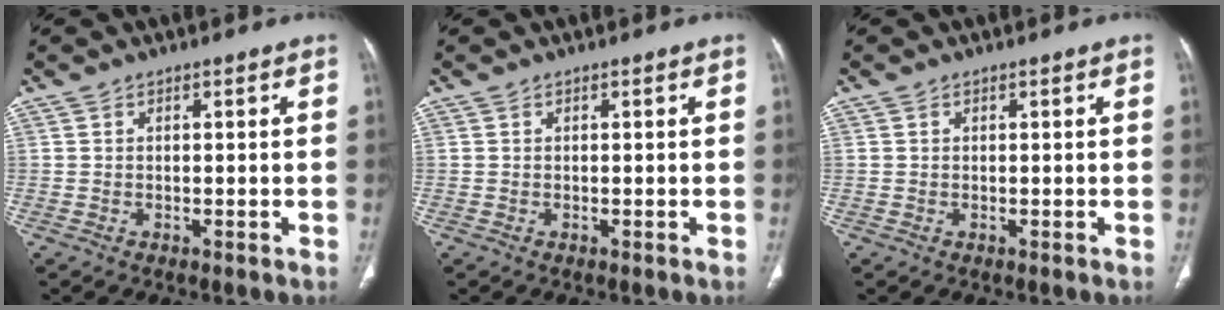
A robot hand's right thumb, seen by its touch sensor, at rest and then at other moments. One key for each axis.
{"total": 0.0}
{"total": 0.0}